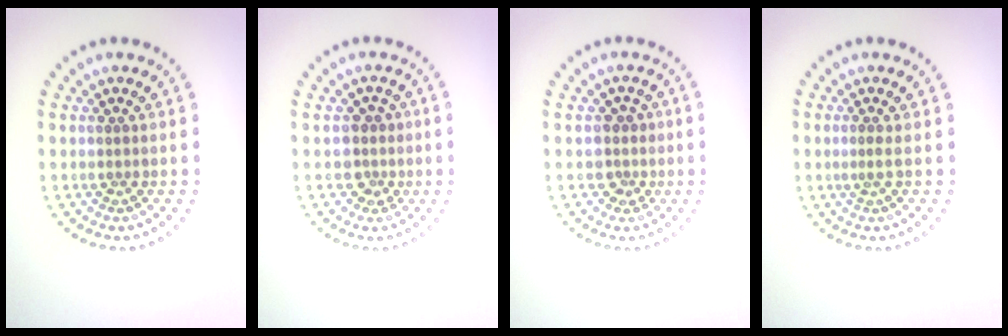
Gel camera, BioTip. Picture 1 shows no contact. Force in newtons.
{"total": 2.1, "press": 1.6, "slide": 1.3}
{"total": 1.9, "press": 1.6, "slide": 1.0}
{"total": 0.8, "press": 0.2, "slide": 0.7}